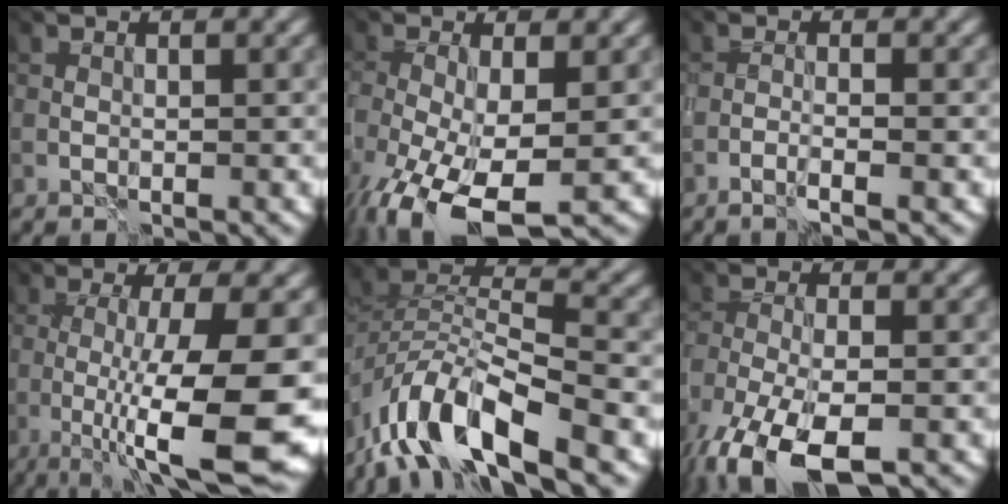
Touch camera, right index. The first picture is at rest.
{"total": 10.2, "force": [-4.7, 5.1, 7.6], "torque": [-0.162, -0.051, -0.067]}
{"total": 1.5, "force": [-1.2, -0.7, 0.6], "torque": [-0.016, 0.001, -0.028]}
{"total": 10.9, "force": [-2.9, 2.1, 10.3], "torque": [-0.160, -0.021, -0.041]}
{"total": 9.1, "force": [-6.7, 2.8, 5.4], "torque": [-0.098, 0.000, -0.140]}
{"total": 9.5, "force": [-6.1, 4.0, 6.2], "torque": [-0.139, -0.030, -0.110]}